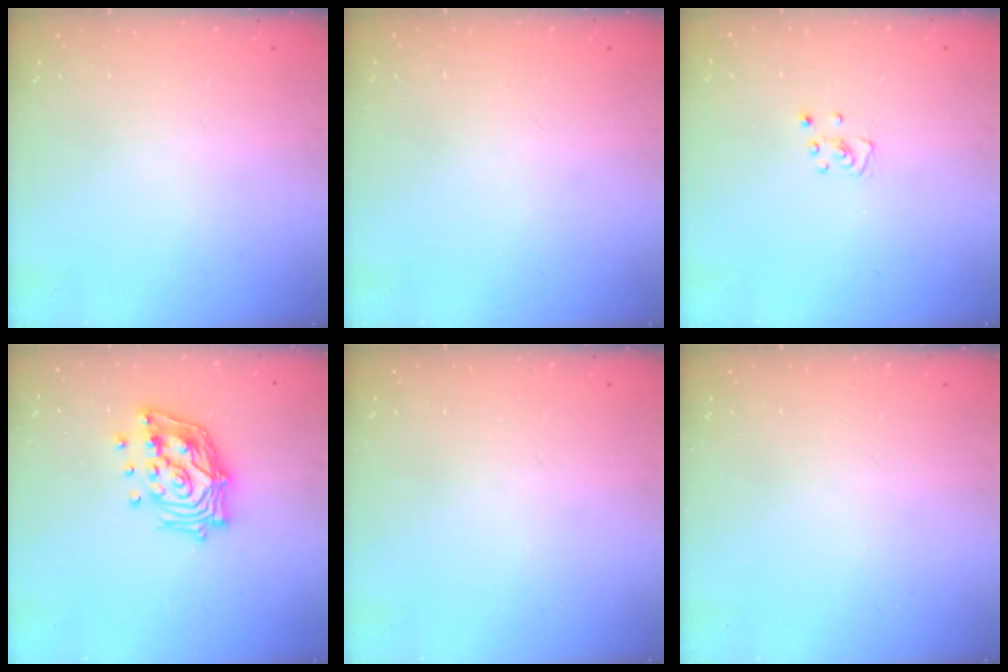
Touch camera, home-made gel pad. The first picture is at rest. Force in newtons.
{"total": 0.0}
{"total": 3.3, "press": 3.3, "slide": 0.3}
{"total": 18.2, "press": 18.0, "slide": 2.7}
{"total": 0.0}
{"total": 0.0}